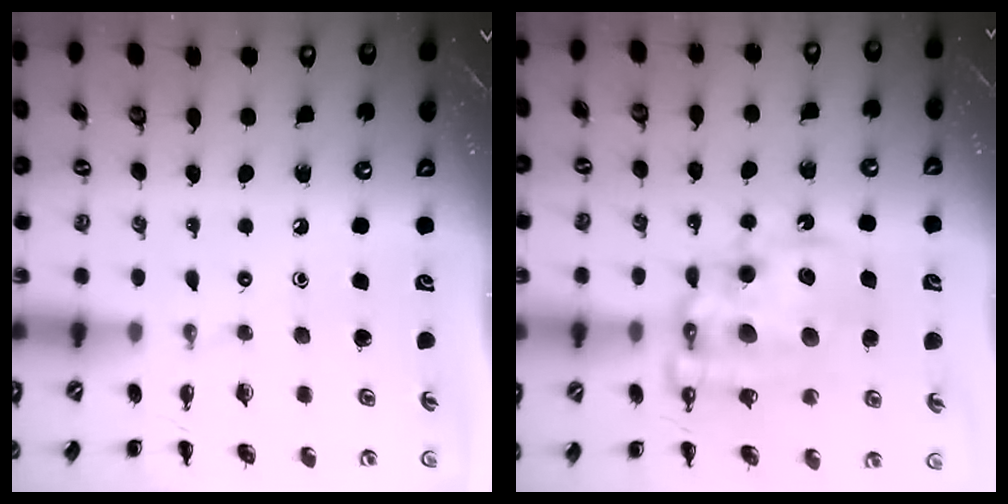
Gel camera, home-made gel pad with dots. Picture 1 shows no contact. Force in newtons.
{"total": 15.8, "press": 15.4, "slide": 3.6}